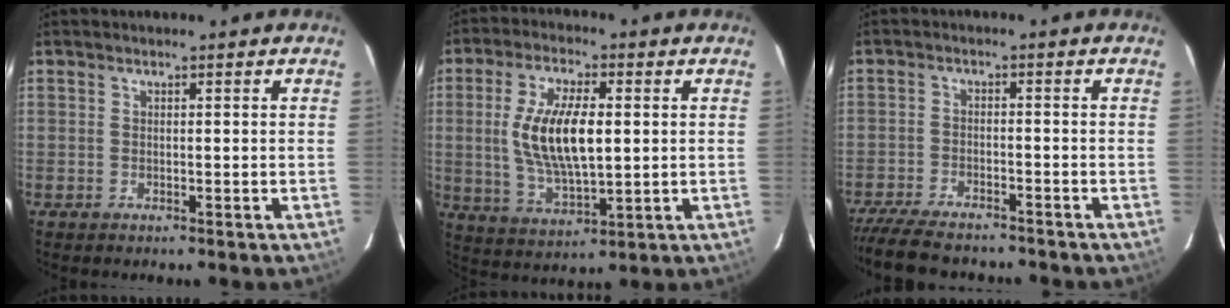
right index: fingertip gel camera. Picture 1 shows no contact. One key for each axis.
{"total": 13.4, "fx": 1.2, "fy": 5.5, "fz": 12.1, "tx": -0.232, "ty": -0.002, "tz": 0.028}
{"total": 13.7, "fx": -11.8, "fy": 3.6, "fz": 6.0, "tx": -0.139, "ty": -0.031, "tz": -0.191}